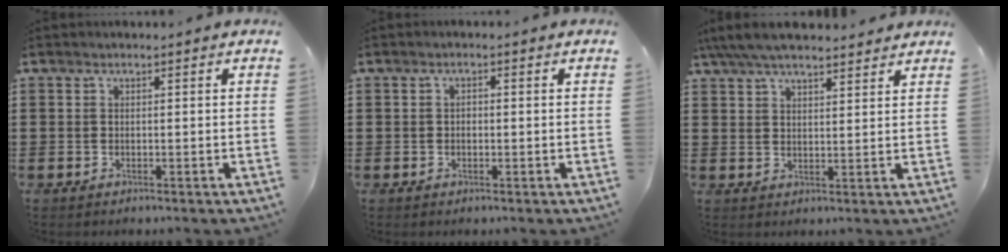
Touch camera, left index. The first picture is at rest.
{"total": 1.0, "force": [-0.1, 0.5, 0.8], "torque": [-0.017, 0.001, -0.002]}
{"total": 6.0, "force": [5.3, 1.2, 2.5], "torque": [-0.064, -0.009, 0.099]}